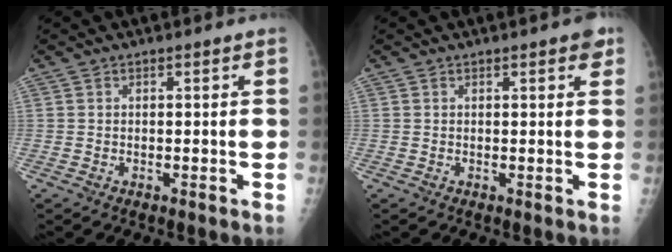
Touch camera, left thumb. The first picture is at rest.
{"total": 2.4, "force": [1.4, 0.7, 1.8], "torque": [-0.017, -0.002, 0.013]}